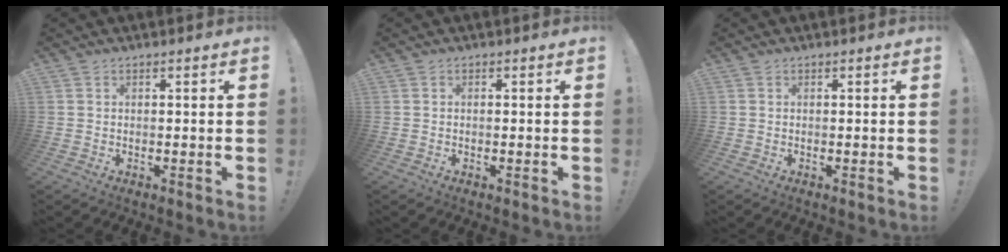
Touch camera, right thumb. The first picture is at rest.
{"total": 0.0}
{"total": 0.0}